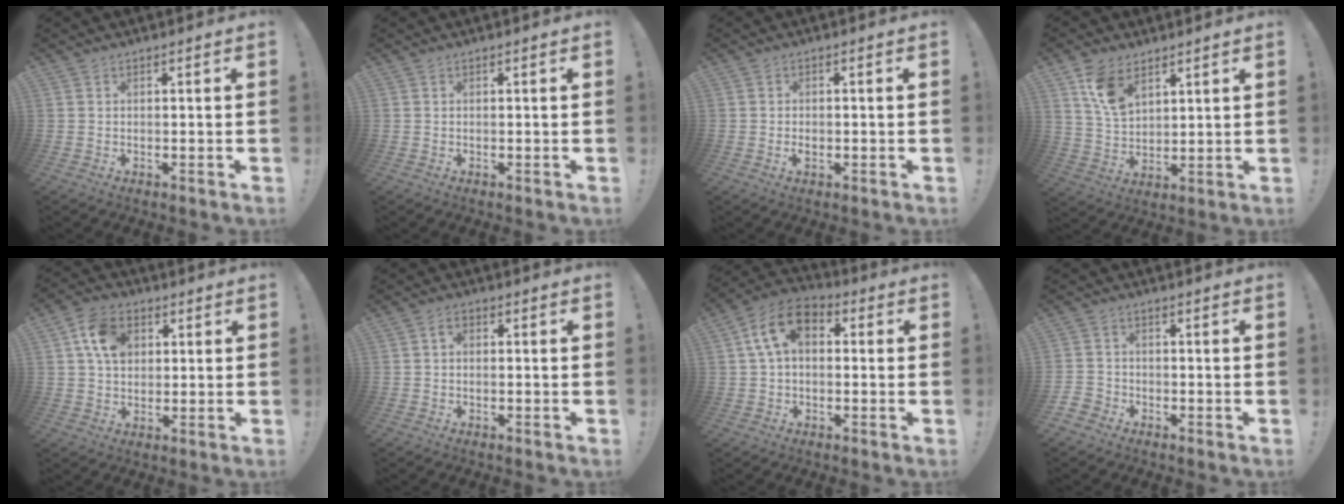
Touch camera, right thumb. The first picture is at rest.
{"total": 0.0}
{"total": 1.5, "force": [-0.8, 0.7, 1.0], "torque": [-0.012, 0.001, -0.016]}
{"total": 10.1, "force": [6.0, 6.0, 5.5], "torque": [-0.100, -0.019, 0.117]}
{"total": 10.8, "force": [3.4, 8.2, 6.2], "torque": [-0.107, 0.010, 0.069]}
{"total": 1.9, "force": [-0.6, 1.2, 1.4], "torque": [-0.028, 0.008, -0.010]}
{"total": 10.8, "force": [2.6, 6.9, 7.9], "torque": [-0.146, 0.013, 0.052]}
{"total": 3.0, "force": [-2.0, 2.1, 0.7], "torque": [-0.014, 0.007, -0.038]}